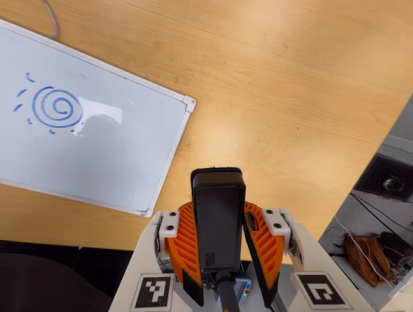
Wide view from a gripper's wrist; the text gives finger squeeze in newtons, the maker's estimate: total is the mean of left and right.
{"total": 7.8, "left": 6.9, "right": 8.7}